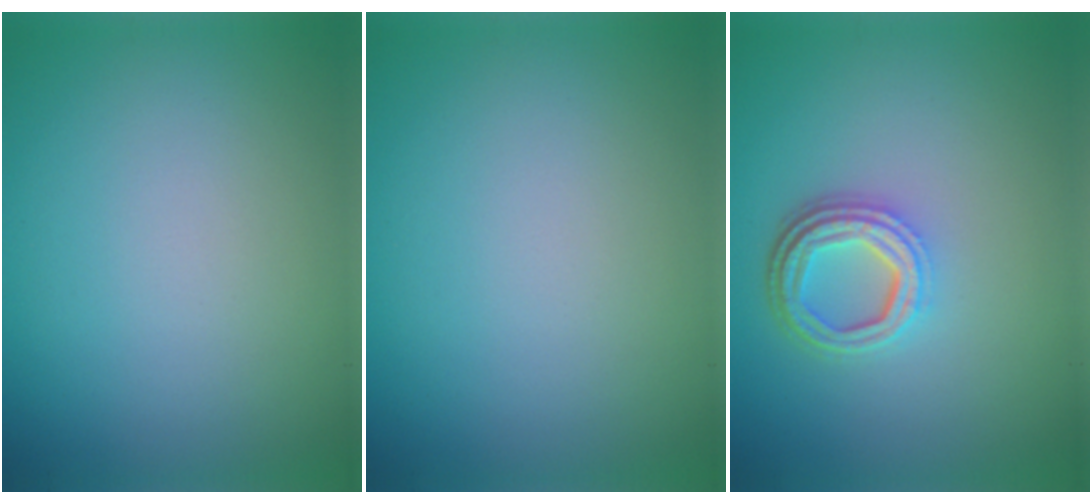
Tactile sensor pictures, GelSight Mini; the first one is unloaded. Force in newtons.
{"total": 0.0}
{"total": 4.1, "press": 3.2, "slide": 2.7}